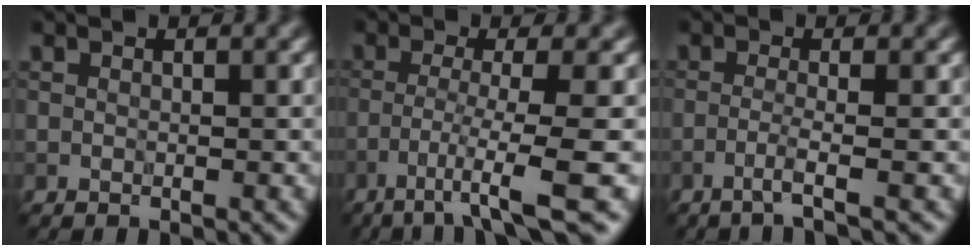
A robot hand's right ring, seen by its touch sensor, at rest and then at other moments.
{"total": 5.8, "force": [-2.8, 0.2, 5.1], "torque": [-0.079, -0.004, -0.053]}
{"total": 2.0, "force": [-1.1, 0.1, 1.7], "torque": [-0.025, 0.004, -0.036]}